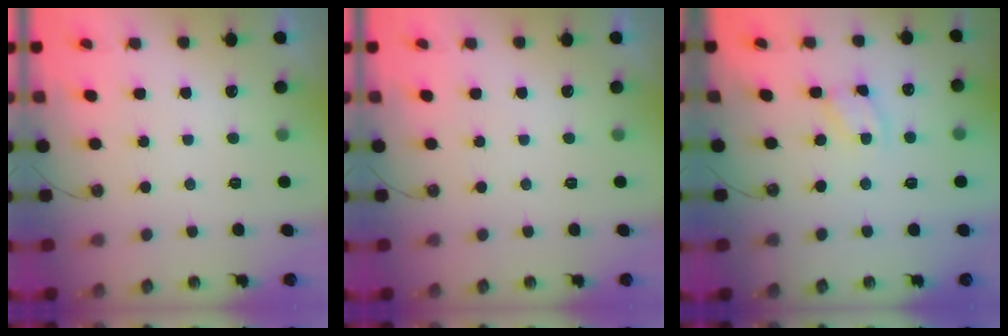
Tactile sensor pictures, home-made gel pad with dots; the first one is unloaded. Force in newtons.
{"total": 0.0}
{"total": 2.9, "press": 2.9, "slide": 0.4}